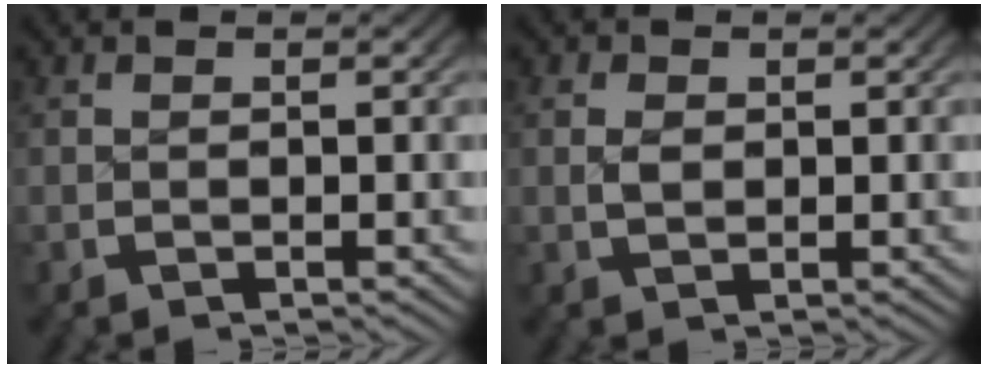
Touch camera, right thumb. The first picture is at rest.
{"total": 1.3, "force": [0.2, 1.0, 0.7], "torque": [-0.018, -0.009, 0.010]}